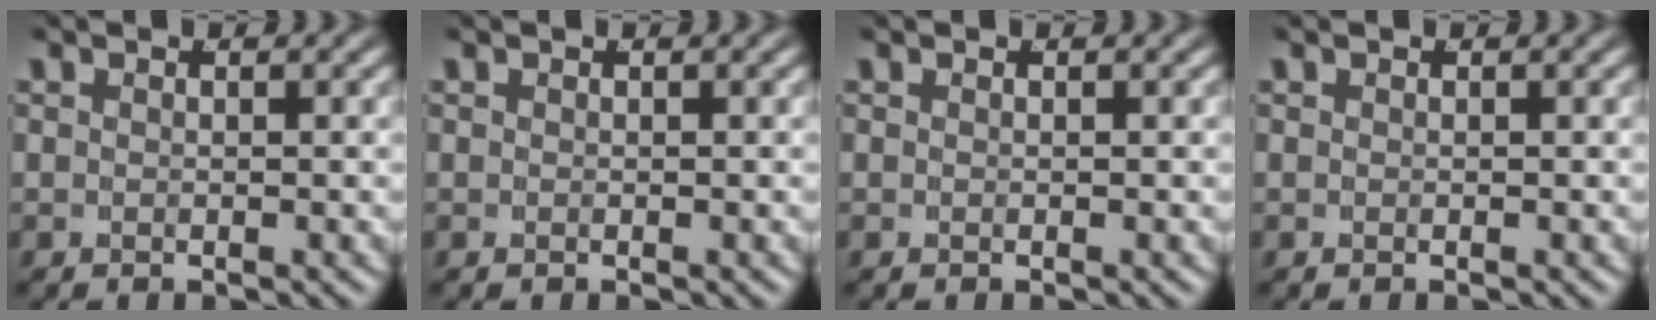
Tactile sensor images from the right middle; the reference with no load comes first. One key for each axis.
{"total": 0.0}
{"total": 0.0}
{"total": 0.0}